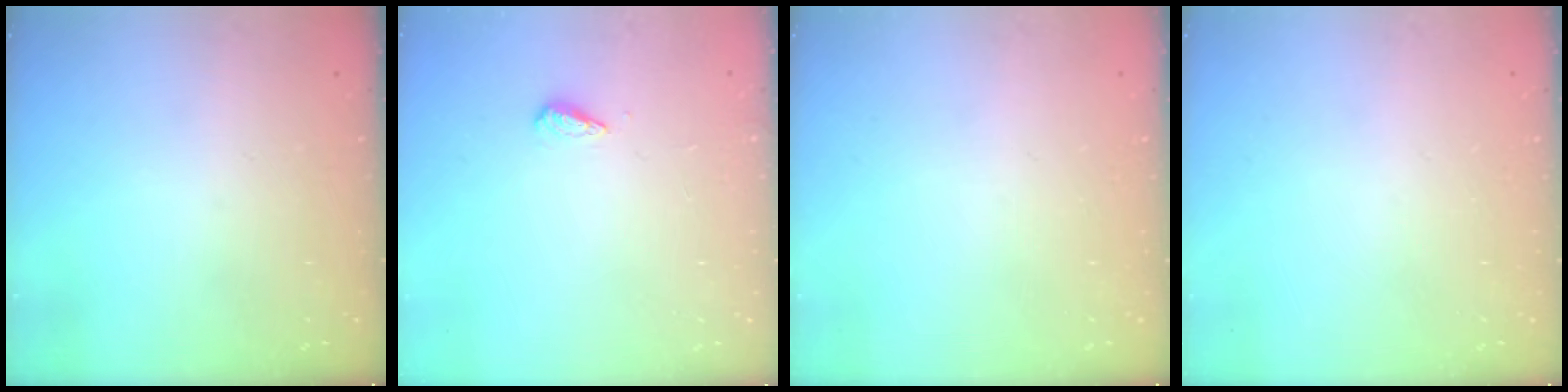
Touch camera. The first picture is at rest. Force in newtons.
{"total": 2.7, "press": 2.6, "slide": 0.4}
{"total": 0.0}
{"total": 0.0}